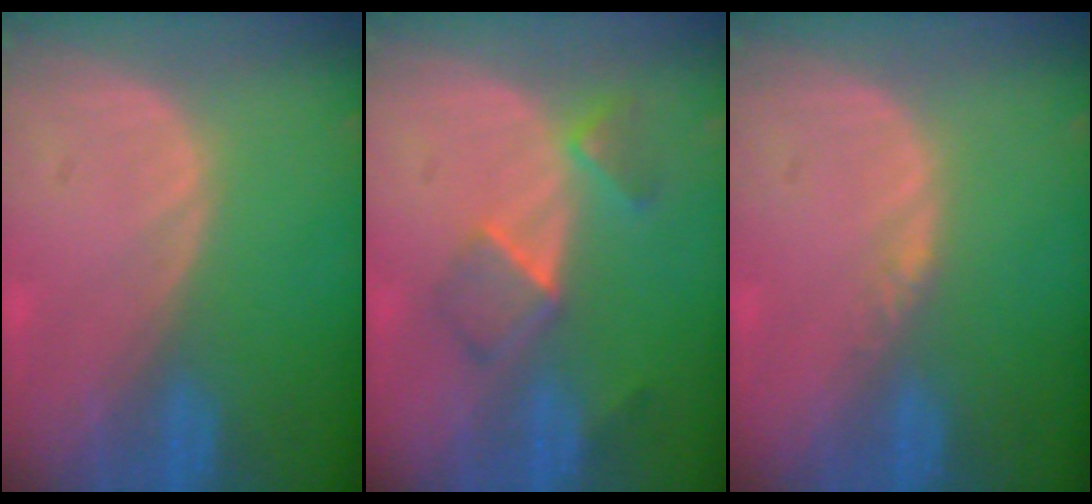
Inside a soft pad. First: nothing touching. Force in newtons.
{"total": 5.6, "press": 4.9, "slide": 2.7}
{"total": 1.0, "press": 0.8, "slide": 0.6}